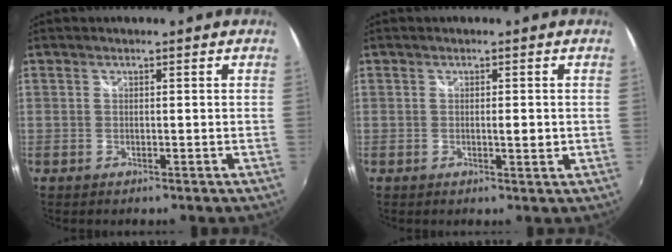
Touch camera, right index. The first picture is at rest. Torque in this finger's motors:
{"motor_torque": [1.63, 0.50, 0.14, 0.04]}